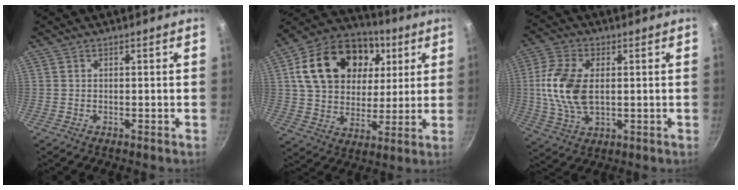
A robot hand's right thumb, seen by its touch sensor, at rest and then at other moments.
{"total": 23.2, "force": [7.4, 16.8, 14.2], "torque": [-0.234, 0.010, 0.120]}
{"total": 12.3, "force": [0.9, 7.1, 10.0], "torque": [-0.200, 0.003, 0.015]}